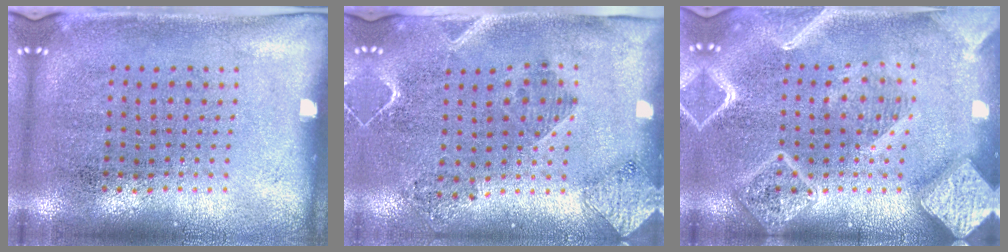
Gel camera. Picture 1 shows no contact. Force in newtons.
{"total": 1.9, "press": 1.7, "slide": 1.0}
{"total": 4.1, "press": 4.1, "slide": 0.5}